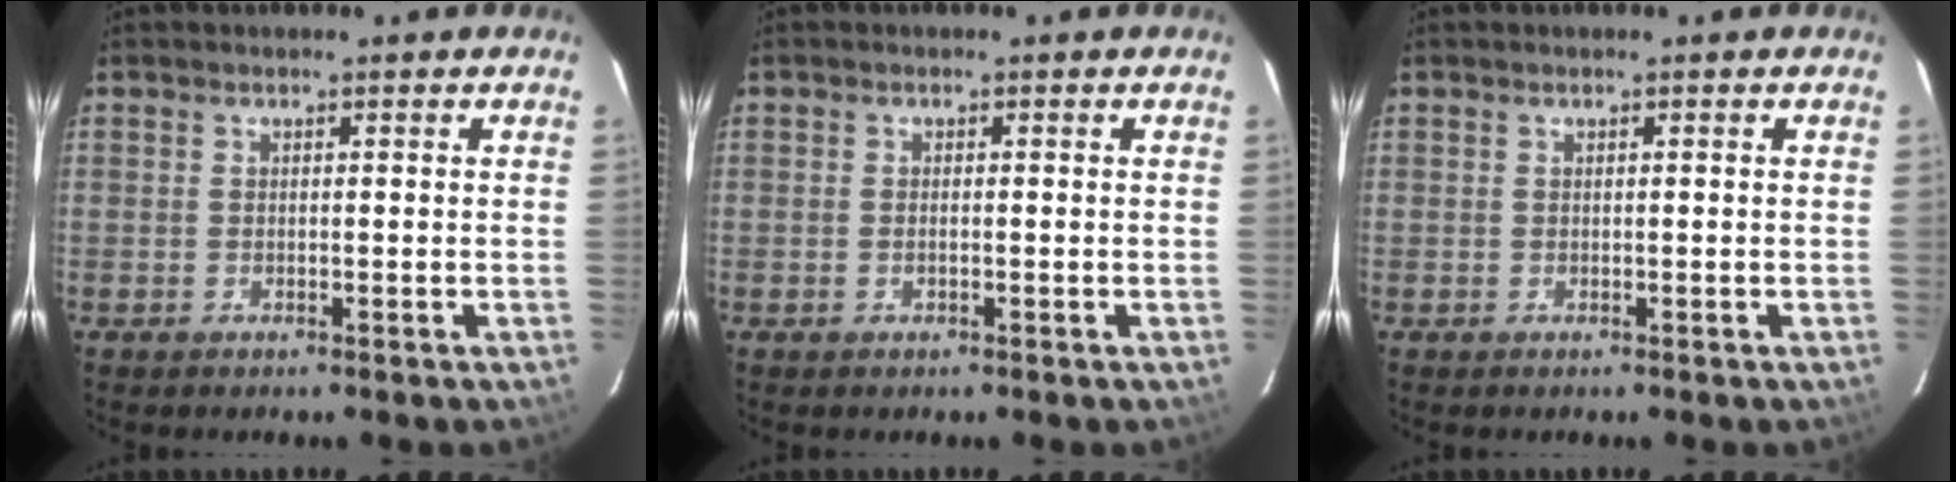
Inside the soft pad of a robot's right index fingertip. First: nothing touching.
{"total": 0.8, "force": [-0.2, 0.3, 0.7], "torque": [-0.015, 0.000, -0.004]}
{"total": 0.0}